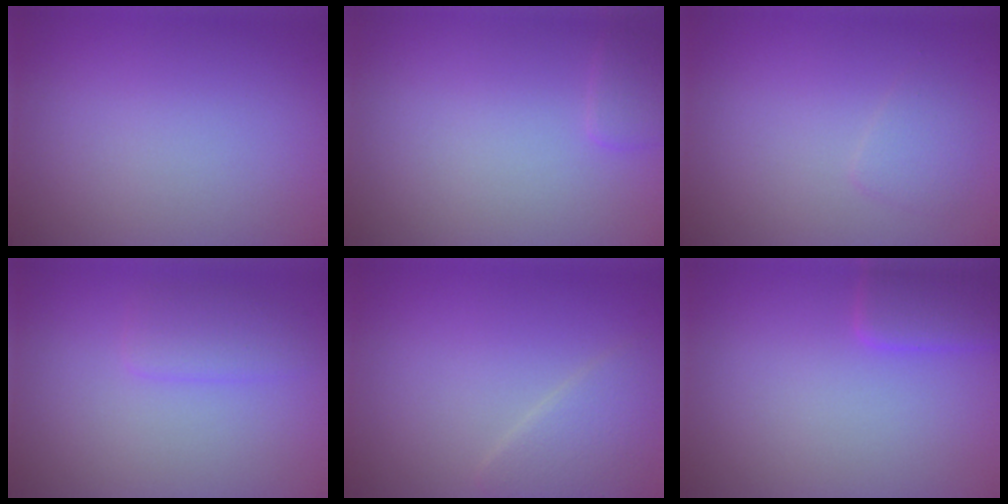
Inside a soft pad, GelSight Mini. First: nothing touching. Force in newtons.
{"total": 1.2, "press": 1.2, "slide": 0.1}
{"total": 1.3, "press": 1.3, "slide": 0.1}
{"total": 1.9, "press": 1.9, "slide": 0.1}
{"total": 2.8, "press": 2.8, "slide": 0.3}
{"total": 2.6, "press": 2.6, "slide": 0.2}